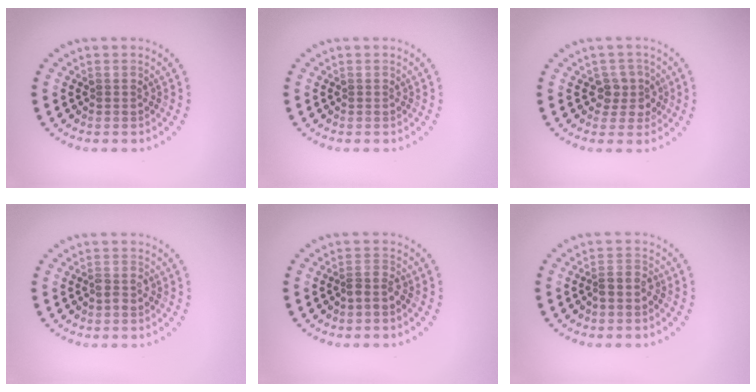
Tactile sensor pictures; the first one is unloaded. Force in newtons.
{"total": 0.0}
{"total": 2.2, "press": 1.9, "slide": 1.1}
{"total": 0.9, "press": 0.7, "slide": 0.5}
{"total": 1.6, "press": 1.2, "slide": 1.1}
{"total": 1.4, "press": 1.0, "slide": 0.9}